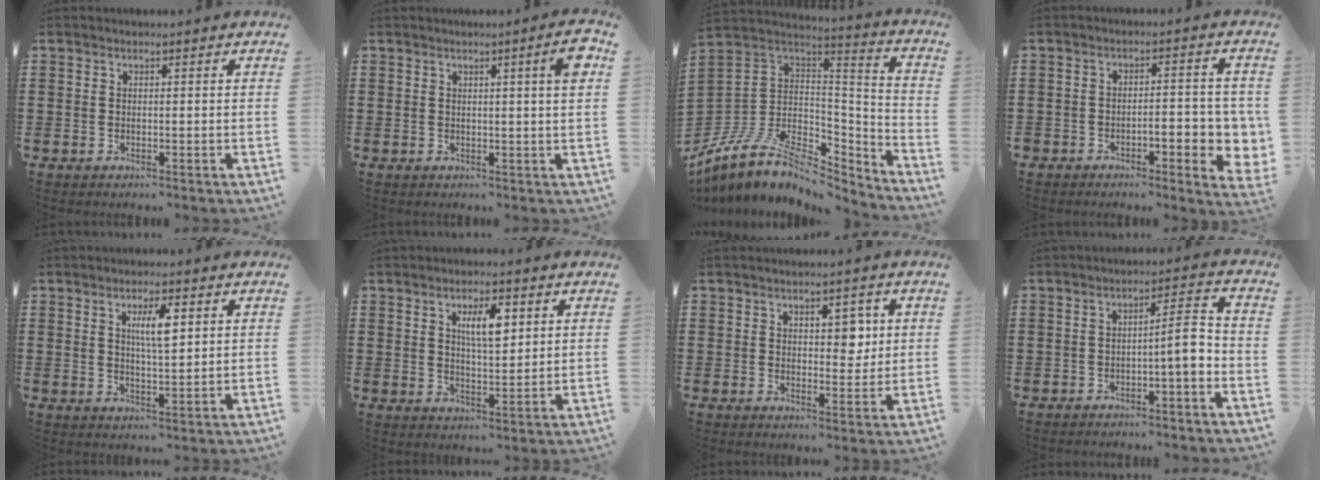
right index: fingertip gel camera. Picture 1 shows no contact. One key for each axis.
{"total": 3.6, "fx": 1.3, "fy": -0.2, "fz": 3.3, "tx": -0.048, "ty": -0.009, "tz": 0.016}
{"total": 8.6, "fx": -5.0, "fy": 5.1, "fz": 4.7, "tx": -0.118, "ty": -0.010, "tz": -0.097}
{"total": 5.9, "fx": -2.4, "fy": 2.2, "fz": 4.9, "tx": -0.063, "ty": -0.004, "tz": -0.042}
{"total": 4.7, "fx": 1.7, "fy": 1.1, "fz": 4.3, "tx": -0.081, "ty": 0.005, "tz": 0.023}
{"total": 5.5, "fx": 2.2, "fy": 1.9, "fz": 4.7, "tx": -0.091, "ty": 0.005, "tz": 0.034}
{"total": 4.0, "fx": 1.5, "fy": 2.4, "fz": 2.8, "tx": -0.036, "ty": 0.001, "tz": 0.019}
{"total": 5.6, "fx": -2.0, "fy": 0.9, "fz": 5.2, "tx": -0.082, "ty": 0.004, "tz": -0.040}